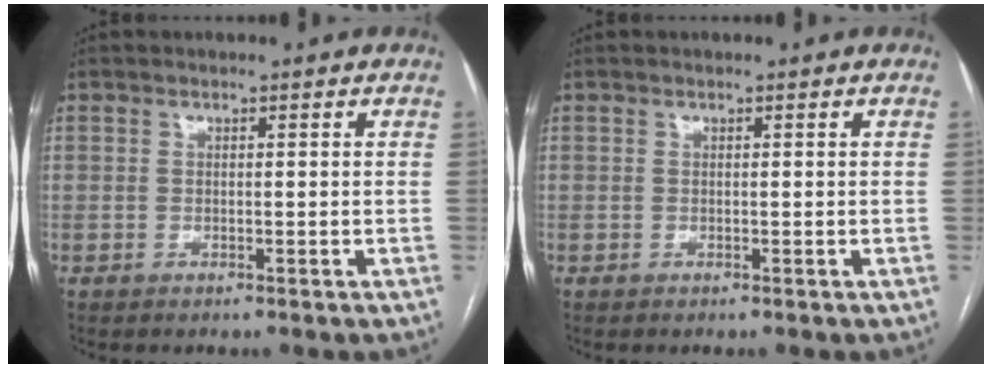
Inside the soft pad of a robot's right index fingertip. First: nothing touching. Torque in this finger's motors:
{"motor_torque": [-0.01, 0.01, 0.00, 0.00]}